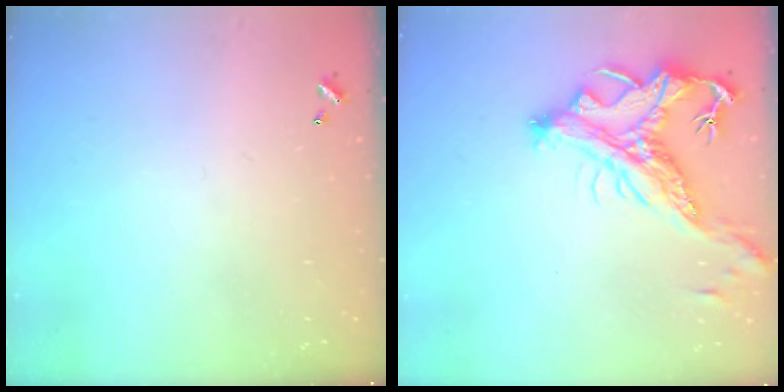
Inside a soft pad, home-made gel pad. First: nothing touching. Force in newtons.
{"total": 5.9, "press": 5.6, "slide": 1.8}